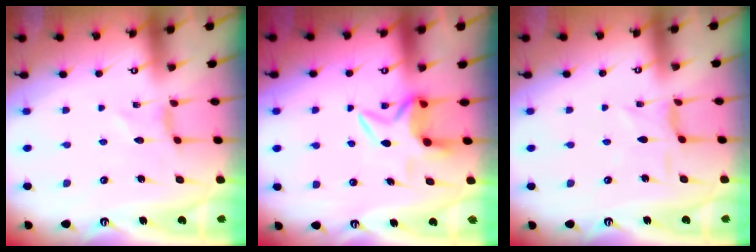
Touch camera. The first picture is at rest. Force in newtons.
{"total": 8.3, "press": 8.3, "slide": 1.0}
{"total": 3.2, "press": 3.1, "slide": 0.7}